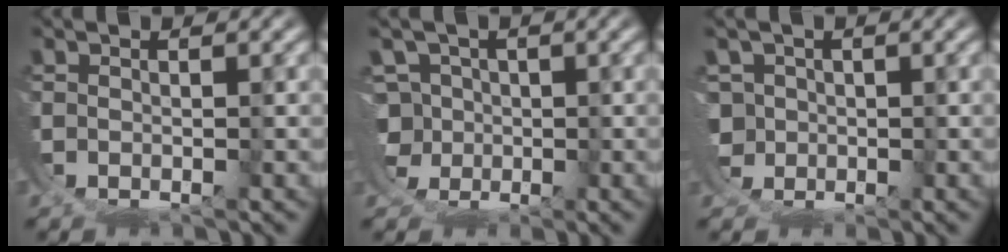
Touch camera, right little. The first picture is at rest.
{"total": 5.0, "force": [0.8, 4.9, 0.2], "torque": [-0.028, -0.029, 0.020]}
{"total": 2.1, "force": [0.6, 1.8, -0.9], "torque": [-0.010, -0.029, 0.023]}